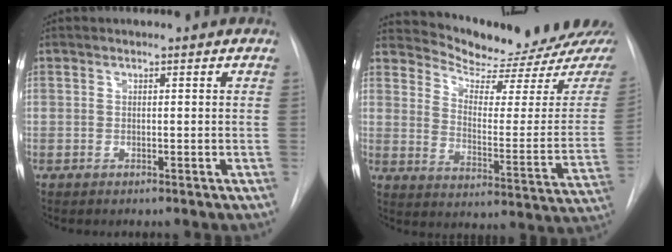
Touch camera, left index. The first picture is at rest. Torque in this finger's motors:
{"motor_torque": [0.11, -0.25, 0.06, 0.00]}